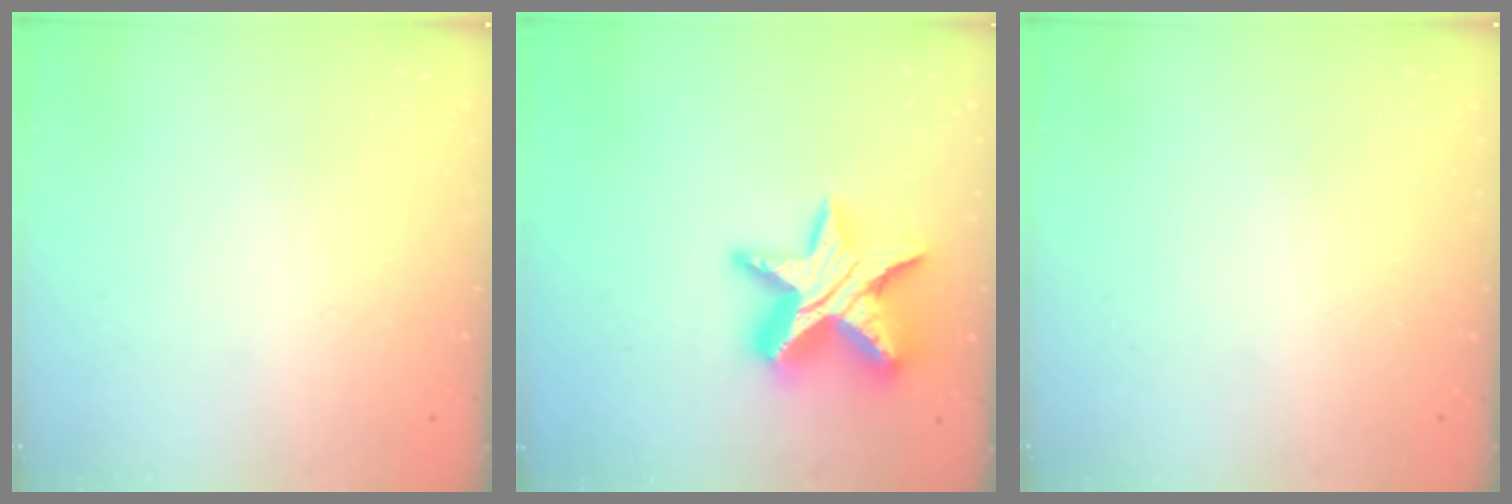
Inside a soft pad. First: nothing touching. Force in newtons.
{"total": 17.8, "press": 17.7, "slide": 1.3}
{"total": 0.0}